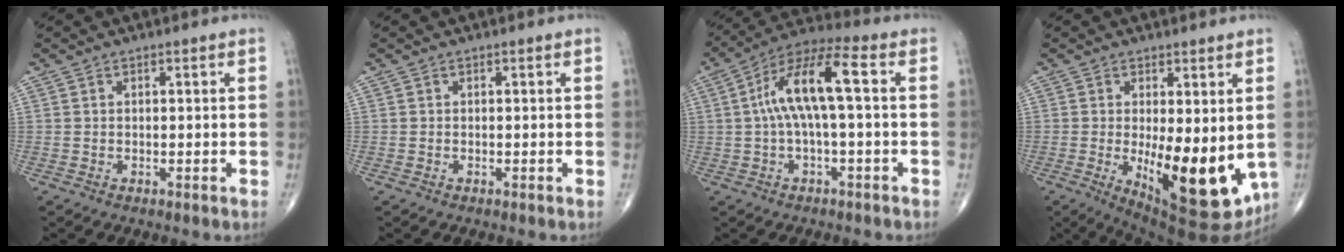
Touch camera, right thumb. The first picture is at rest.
{"total": 0.0}
{"total": 11.6, "force": [0.7, 3.0, 11.2], "torque": [-0.231, 0.044, 0.009]}
{"total": 16.0, "force": [-1.9, 6.0, 14.7], "torque": [-0.209, -0.036, -0.008]}